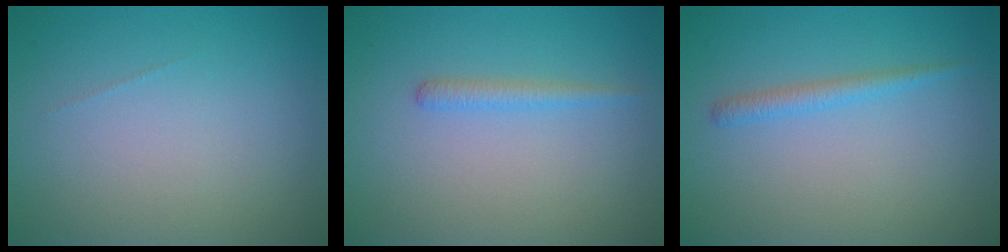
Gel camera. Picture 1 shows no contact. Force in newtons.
{"total": 1.3, "press": 1.3, "slide": 0.0}
{"total": 1.5, "press": 1.5, "slide": 0.0}